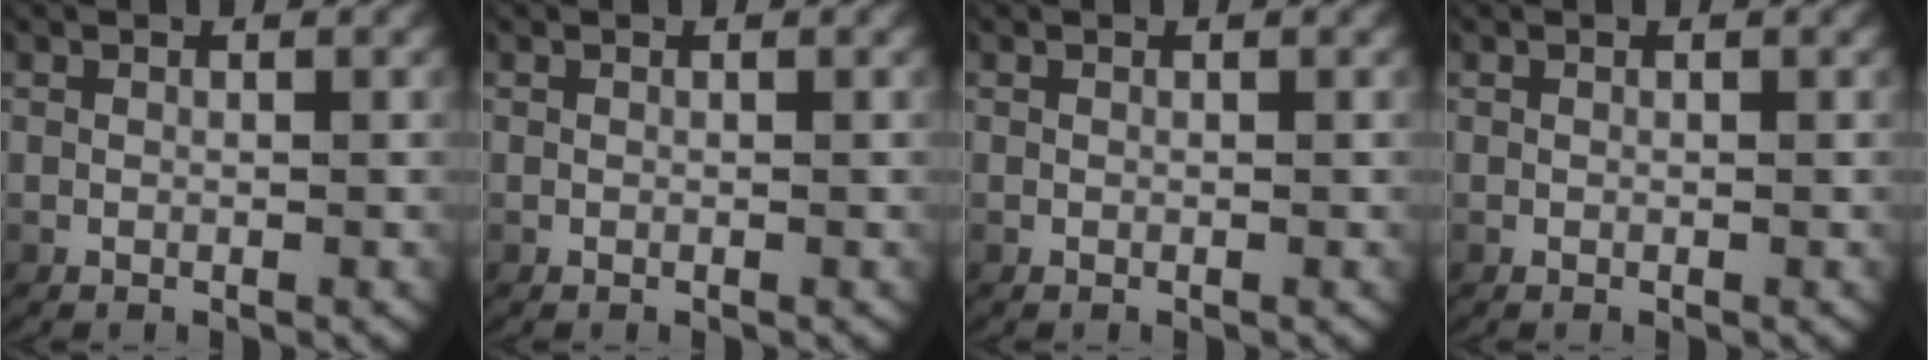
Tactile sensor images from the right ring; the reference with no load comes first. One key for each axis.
{"total": 0.0}
{"total": 0.0}
{"total": 0.0}